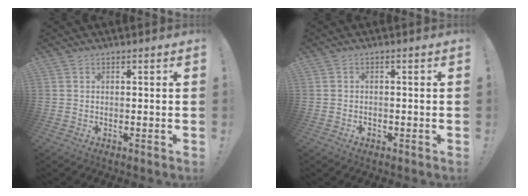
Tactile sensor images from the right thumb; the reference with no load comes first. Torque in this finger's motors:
{"motor_torque": [0.09, 0.01, -0.10, -0.20, 0.06]}